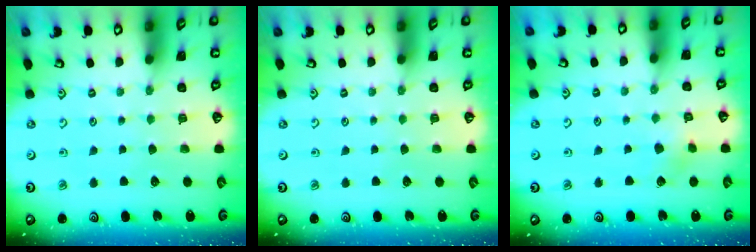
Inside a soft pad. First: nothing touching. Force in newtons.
{"total": 0.0}
{"total": 4.0, "press": 4.0, "slide": 0.4}